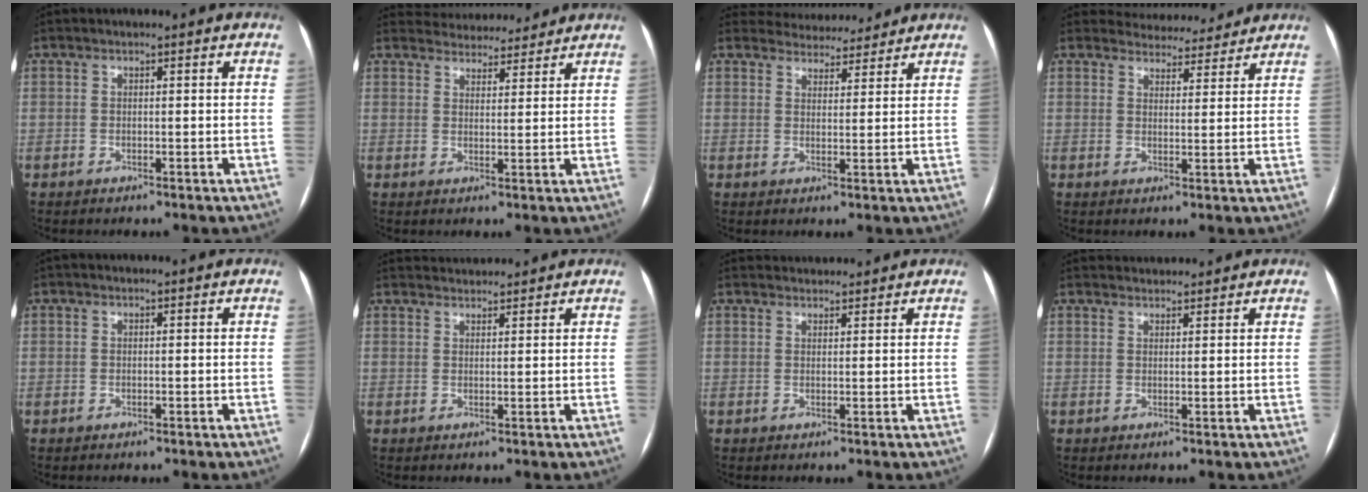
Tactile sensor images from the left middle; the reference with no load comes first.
{"total": 9.3, "force": [8.9, 2.5, 1.1], "torque": [-0.006, 0.017, 0.117]}
{"total": 8.1, "force": [7.8, 2.1, 0.5], "torque": [0.003, 0.012, 0.099]}
{"total": 7.8, "force": [7.5, 2.1, 0.1], "torque": [0.011, 0.008, 0.088]}
{"total": 0.0}
{"total": 4.1, "force": [4.1, 0.4, 0.2], "torque": [-0.009, 0.028, 0.065]}
{"total": 4.4, "force": [4.2, 1.1, 0.3], "torque": [-0.004, 0.028, 0.059]}
{"total": 4.0, "force": [3.9, 0.8, 0.2], "torque": [-0.006, 0.028, 0.057]}